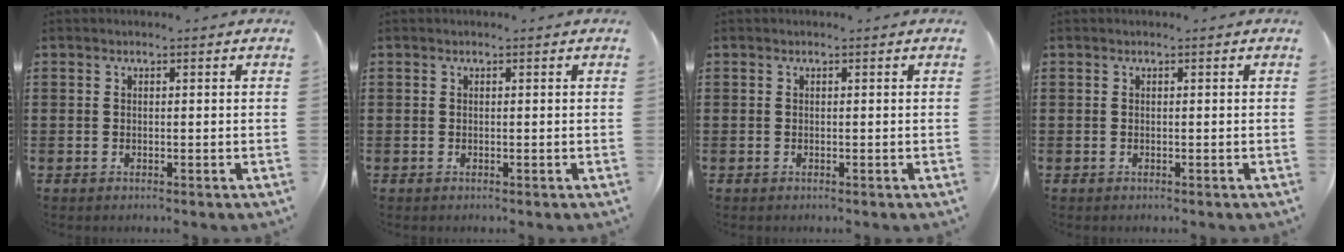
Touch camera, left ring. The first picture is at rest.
{"total": 0.0}
{"total": 0.0}
{"total": 0.0}